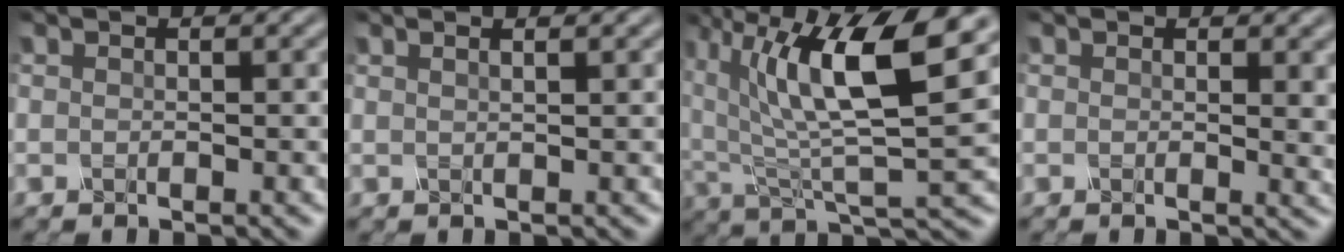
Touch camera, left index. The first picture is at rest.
{"total": 2.4, "force": [1.4, 1.1, 1.5], "torque": [0.006, 0.022, -0.010]}
{"total": 10.9, "force": [3.9, 3.8, 9.5], "torque": [-0.181, 0.005, 0.078]}
{"total": 2.8, "force": [0.9, 1.0, 2.5], "torque": [-0.017, 0.006, 0.015]}